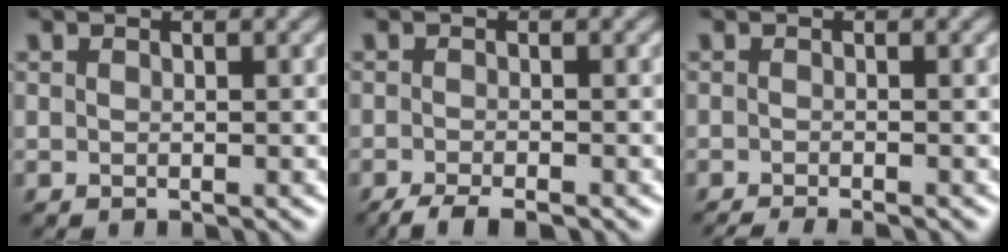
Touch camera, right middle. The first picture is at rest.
{"total": 3.0, "force": [-2.4, 0.6, 1.7], "torque": [-0.032, -0.006, -0.044]}
{"total": 2.4, "force": [-1.9, 0.3, 1.4], "torque": [-0.014, -0.004, -0.034]}